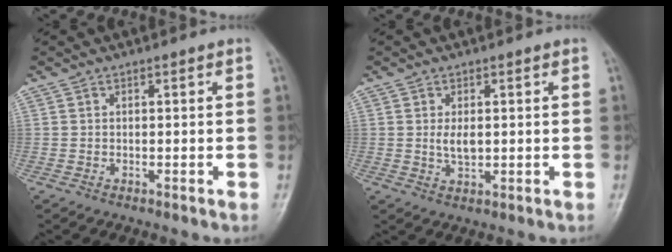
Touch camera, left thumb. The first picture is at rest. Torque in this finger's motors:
{"motor_torque": [0.41, 0.48, 0.45, 0.04, 0.00]}